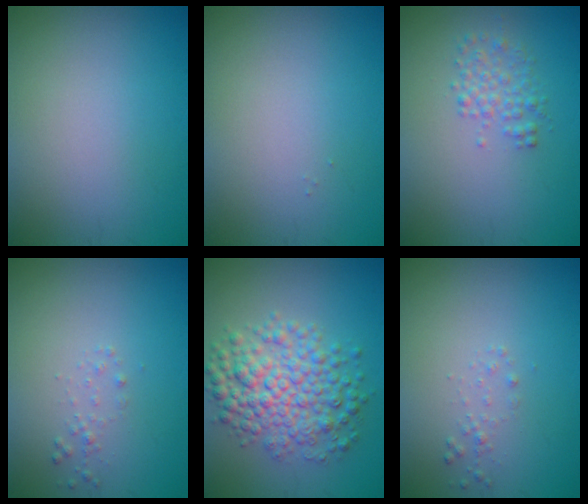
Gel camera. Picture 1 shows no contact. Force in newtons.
{"total": 0.0}
{"total": 2.0, "press": 2.0, "slide": 0.0}
{"total": 0.7, "press": 0.7, "slide": 0.0}
{"total": 6.4, "press": 6.4, "slide": 0.1}
{"total": 0.7, "press": 0.7, "slide": 0.0}